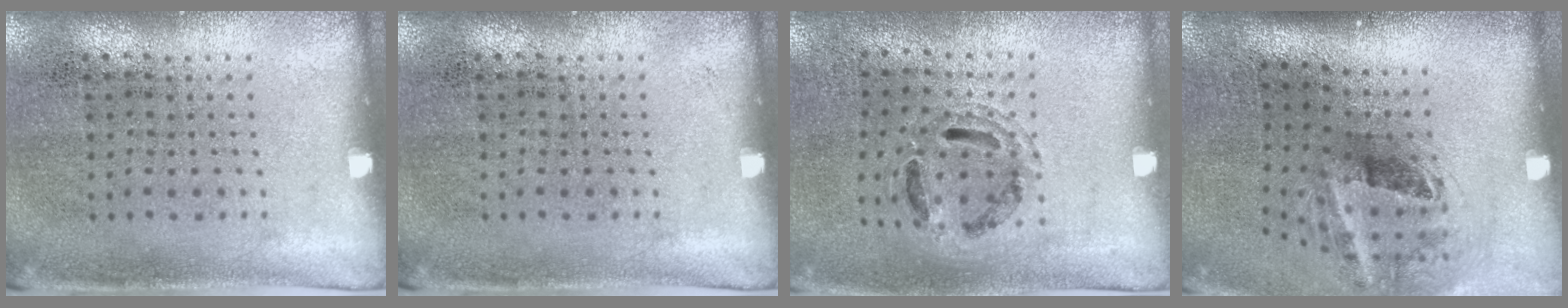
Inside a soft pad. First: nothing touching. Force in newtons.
{"total": 0.0}
{"total": 0.9, "press": 0.9, "slide": 0.1}
{"total": 2.2, "press": 1.3, "slide": 1.7}